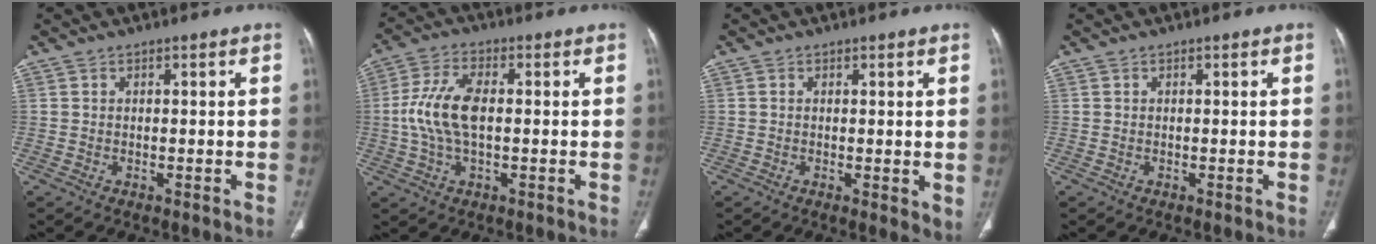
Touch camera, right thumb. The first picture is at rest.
{"total": 9.6, "force": [0.1, 4.6, 8.4], "torque": [-0.186, 0.015, 0.000]}
{"total": 2.8, "force": [0.0, 1.0, 2.7], "torque": [-0.038, -0.011, -0.001]}
{"total": 0.0}